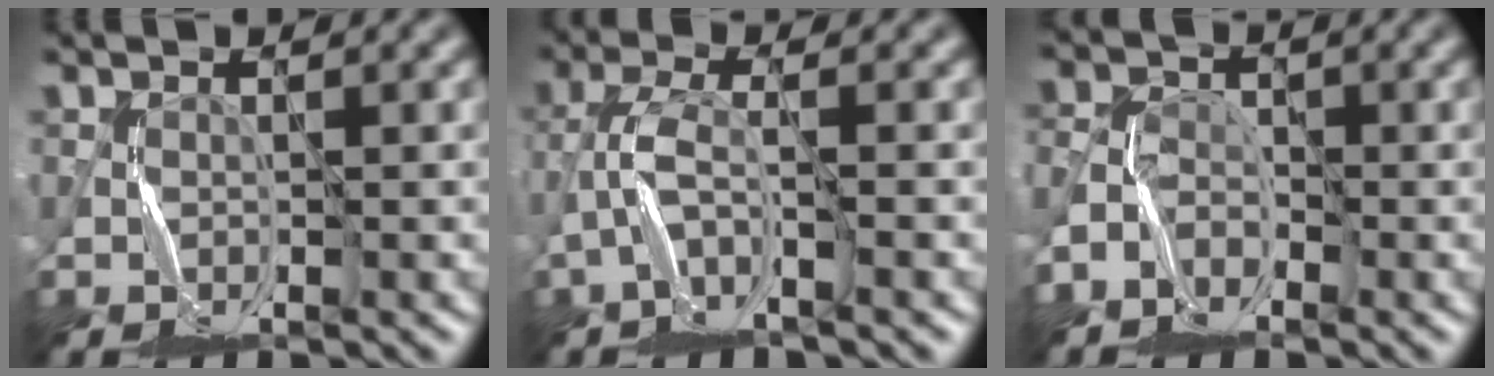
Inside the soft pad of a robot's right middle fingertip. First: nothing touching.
{"total": 2.5, "force": [-1.7, 0.2, 1.8], "torque": [-0.046, 0.012, -0.042]}
{"total": 2.6, "force": [-2.2, 1.3, 0.6], "torque": [-0.014, 0.005, -0.052]}